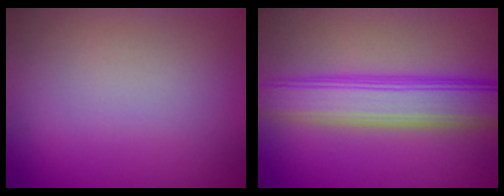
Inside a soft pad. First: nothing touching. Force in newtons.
{"total": 7.0, "press": 7.0, "slide": 0.3}